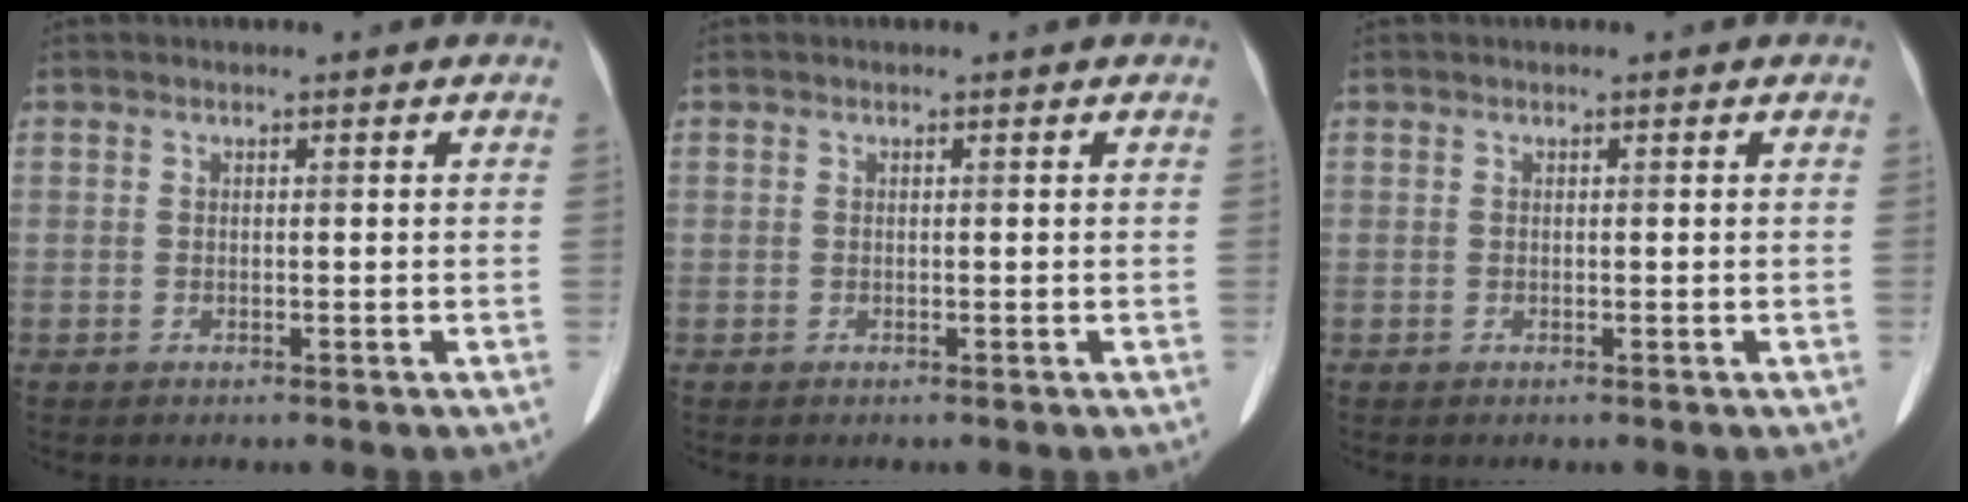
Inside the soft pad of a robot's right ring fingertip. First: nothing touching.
{"total": 0.0}
{"total": 0.0}